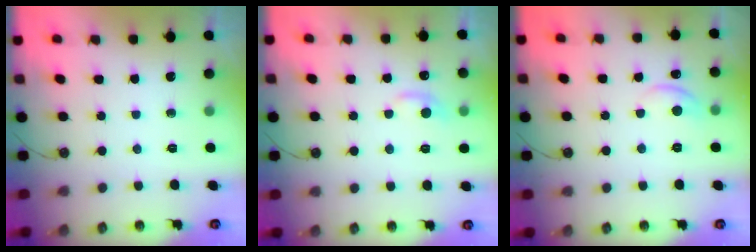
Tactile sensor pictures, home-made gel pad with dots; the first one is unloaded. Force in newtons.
{"total": 0.8, "press": 0.5, "slide": 0.6}
{"total": 3.0, "press": 2.9, "slide": 0.4}